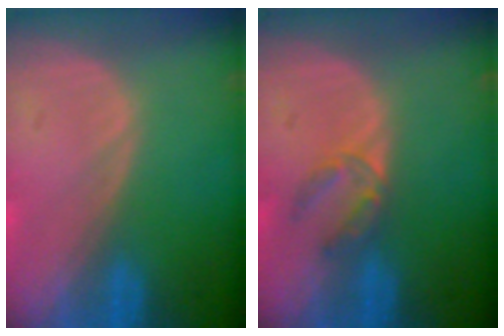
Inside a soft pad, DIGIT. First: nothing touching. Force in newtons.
{"total": 3.4, "press": 3.2, "slide": 1.0}